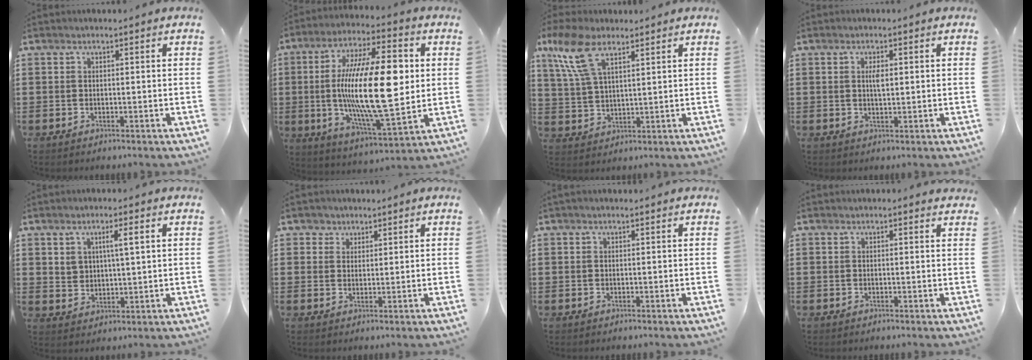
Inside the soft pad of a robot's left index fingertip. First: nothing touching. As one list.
[{"total": 20.4, "force": [1.8, 7.2, 19.0], "torque": [-0.368, -0.005, 0.022]}, {"total": 9.1, "force": [5.5, 3.7, 6.3], "torque": [-0.143, 0.005, 0.102]}, {"total": 2.1, "force": [0.5, 0.8, 1.9], "torque": [-0.033, 0.001, 0.004]}, {"total": 3.4, "force": [1.7, 1.6, 2.5], "torque": [-0.047, 0.004, 0.027]}, {"total": 2.3, "force": [1.5, 1.7, -0.1], "torque": [-0.009, 0.008, 0.029]}, {"total": 0.0}, {"total": 0.7, "force": [0.4, 0.5, 0.1], "torque": [-0.005, 0.004, 0.007]}]